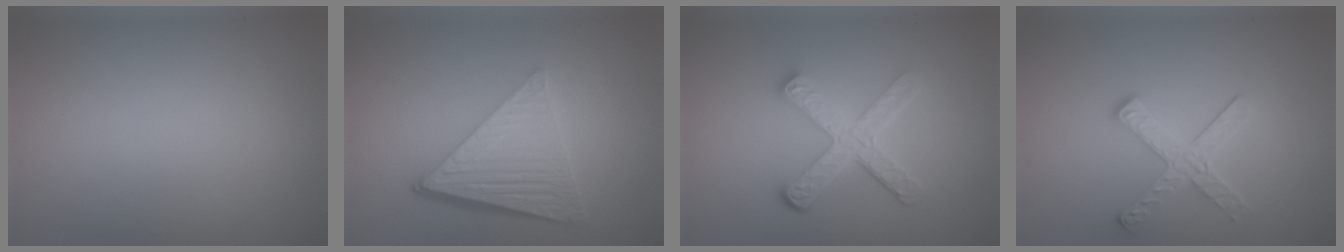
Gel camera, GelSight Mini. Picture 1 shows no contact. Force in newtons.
{"total": 6.6, "press": 4.3, "slide": 4.9}
{"total": 4.7, "press": 3.5, "slide": 3.2}
{"total": 2.8, "press": 2.7, "slide": 0.7}